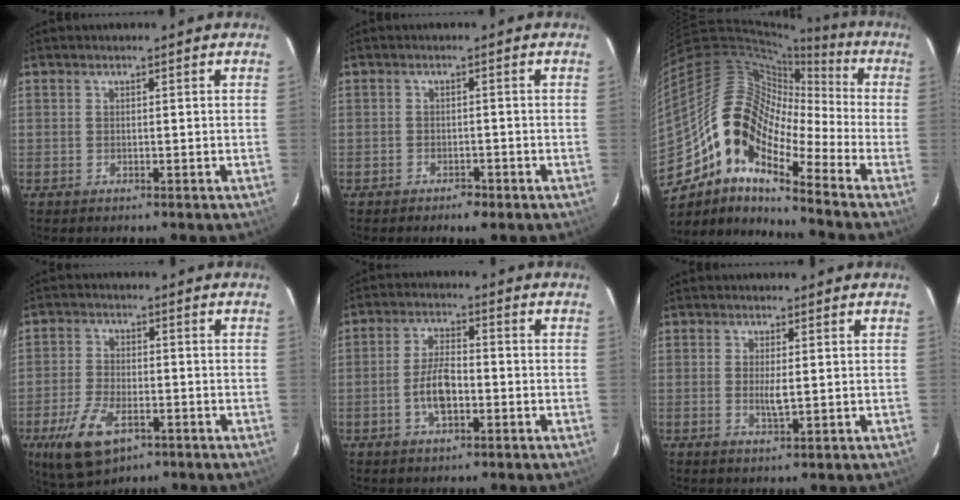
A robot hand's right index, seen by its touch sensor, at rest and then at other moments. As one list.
[{"total": 2.6, "force": [-2.0, 1.3, 1.1], "torque": [-0.030, 0.003, -0.030]}, {"total": 16.6, "force": [-8.7, 6.9, 12.3], "torque": [-0.202, -0.001, -0.182]}, {"total": 11.0, "force": [-5.5, 5.5, 7.8], "torque": [-0.176, -0.015, -0.095]}, {"total": 6.6, "force": [-2.1, 2.7, 5.6], "torque": [-0.113, 0.006, -0.038]}, {"total": 2.7, "force": [0.0, 0.5, 2.6], "torque": [-0.050, -0.006, 0.000]}]